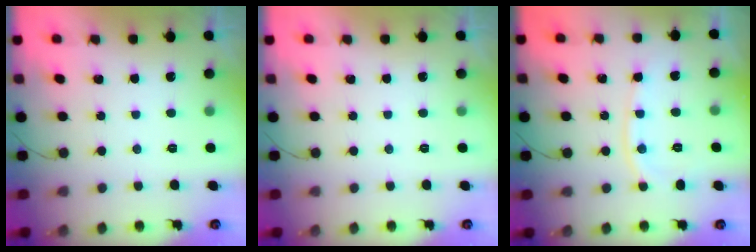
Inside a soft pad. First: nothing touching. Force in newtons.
{"total": 0.0}
{"total": 7.8, "press": 7.7, "slide": 0.4}